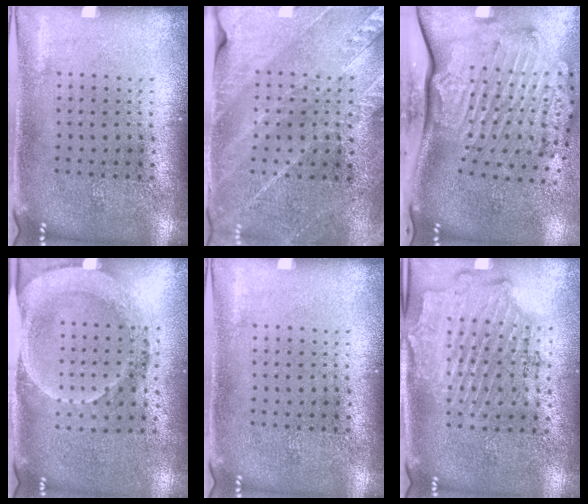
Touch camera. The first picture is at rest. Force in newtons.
{"total": 2.6, "press": 2.5, "slide": 0.4}
{"total": 3.4, "press": 2.4, "slide": 2.4}
{"total": 1.8, "press": 1.6, "slide": 0.8}
{"total": 0.0}
{"total": 1.9, "press": 1.7, "slide": 0.7}